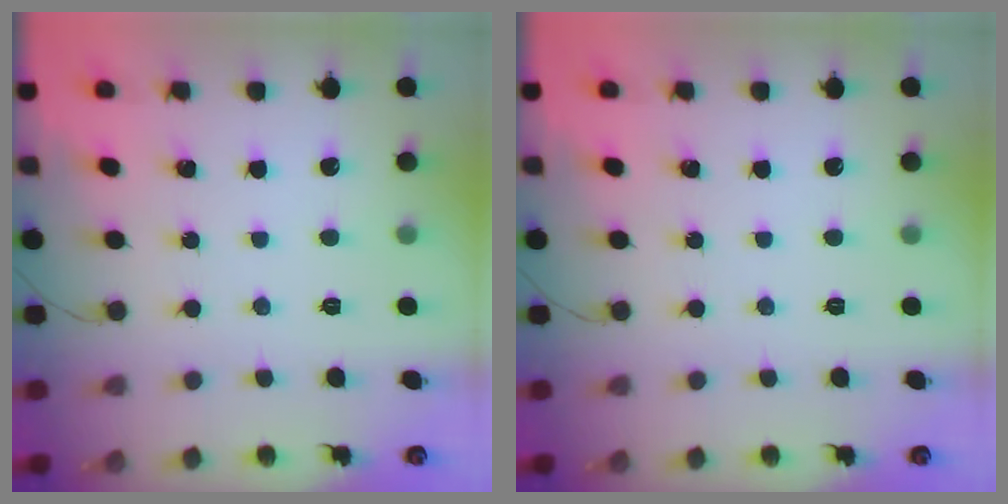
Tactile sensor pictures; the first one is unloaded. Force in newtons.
{"total": 0.0}